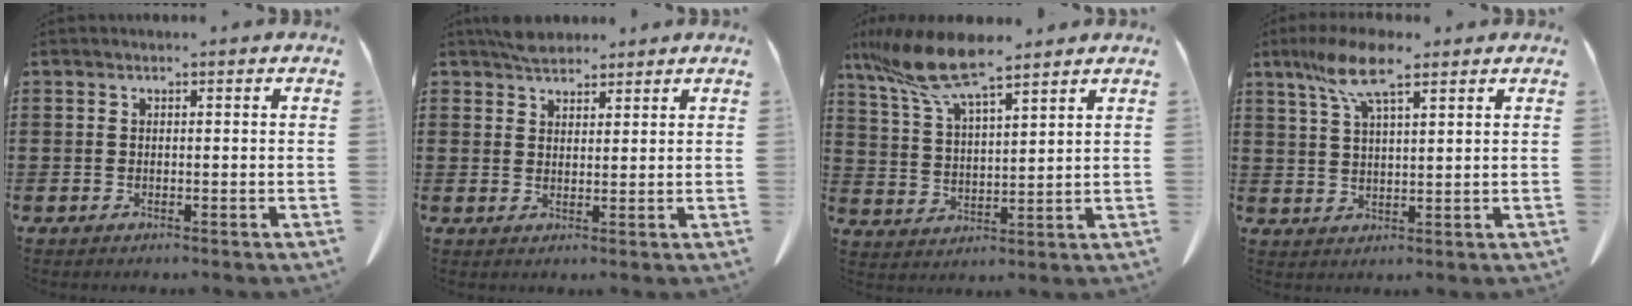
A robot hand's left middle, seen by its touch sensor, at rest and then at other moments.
{"total": 2.9, "force": [2.7, 1.1, 0.6], "torque": [-0.019, 0.002, 0.052]}
{"total": 10.4, "force": [8.1, 1.2, 6.4], "torque": [-0.162, -0.035, 0.141]}
{"total": 8.1, "force": [5.2, 1.5, 5.9], "torque": [-0.127, -0.001, 0.093]}